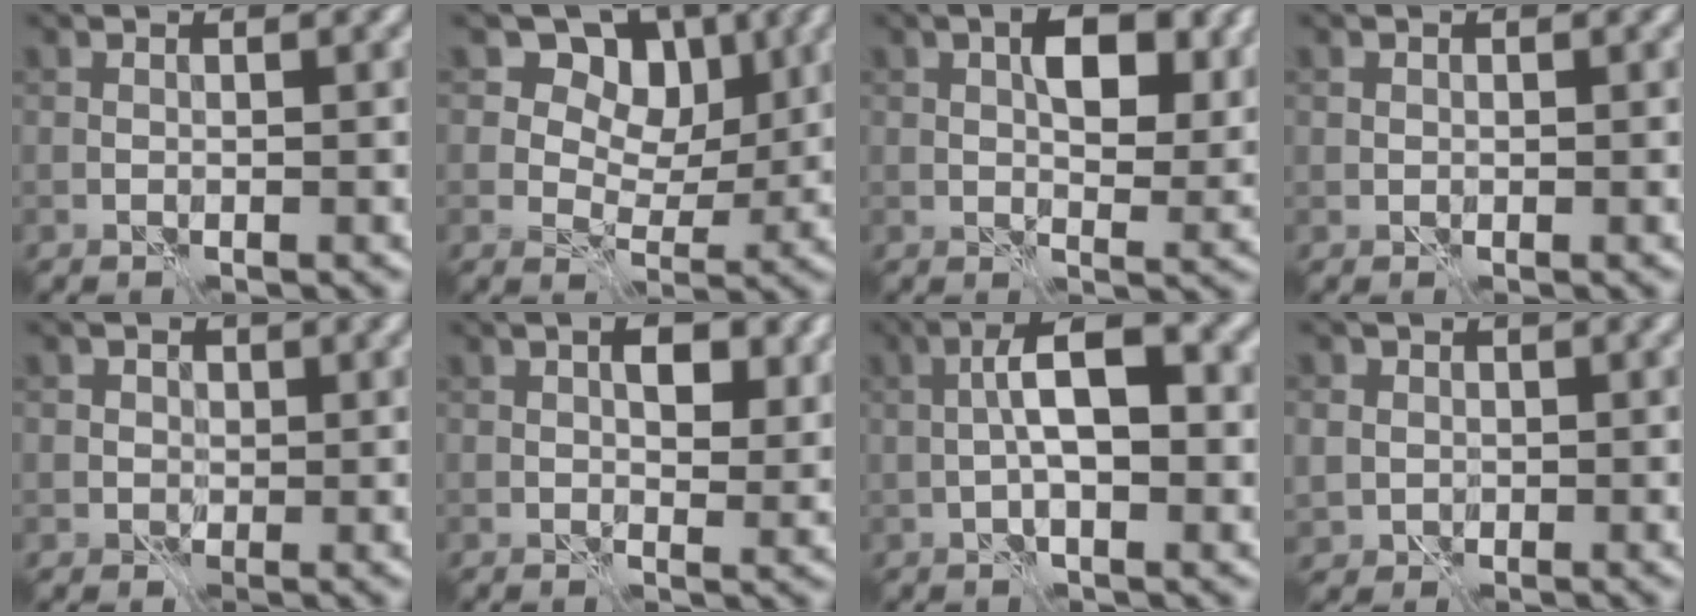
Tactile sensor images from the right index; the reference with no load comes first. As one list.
[{"total": 7.3, "force": [3.5, 5.4, 3.5], "torque": [-0.050, -0.010, 0.054]}, {"total": 5.6, "force": [1.6, 2.8, 4.6], "torque": [-0.063, -0.001, 0.024]}, {"total": 0.6, "force": [0.2, 0.6, 0.1], "torque": [0.001, 0.000, 0.005]}, {"total": 2.0, "force": [0.5, 1.9, 0.7], "torque": [0.003, 0.005, 0.000]}, {"total": 3.8, "force": [0.9, 2.1, 3.1], "torque": [-0.043, -0.003, 0.014]}, {"total": 6.9, "force": [0.1, 2.6, 6.3], "torque": [-0.109, 0.013, -0.006]}, {"total": 3.7, "force": [0.8, 3.4, 1.1], "torque": [-0.018, 0.009, 0.004]}]